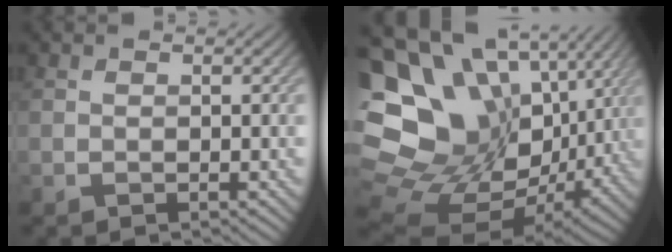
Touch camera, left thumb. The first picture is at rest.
{"total": 18.4, "force": [2.7, 14.4, 11.1], "torque": [-0.252, -0.009, 0.087]}